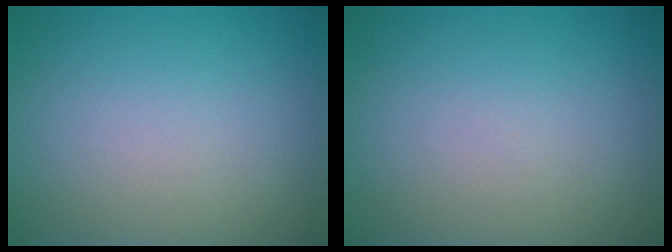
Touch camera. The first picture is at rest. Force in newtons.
{"total": 0.0}